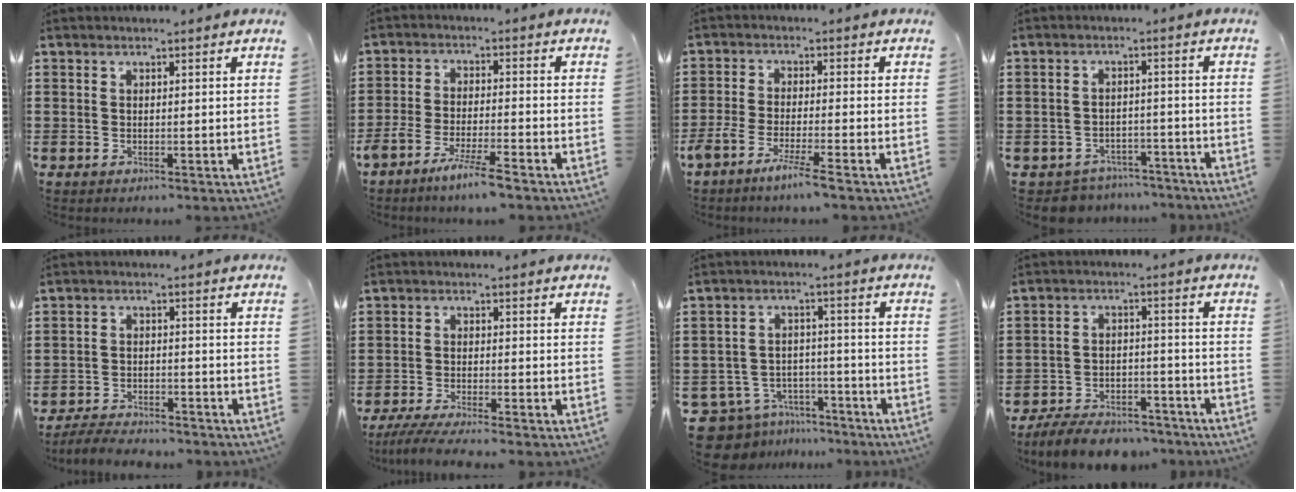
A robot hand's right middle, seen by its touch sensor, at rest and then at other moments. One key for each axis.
{"total": 5.6, "fx": -4.5, "fy": 0.1, "fz": 3.3, "tx": -0.072, "ty": -0.014, "tz": -0.085}
{"total": 4.7, "fx": -3.7, "fy": -0.3, "fz": 2.9, "tx": -0.067, "ty": -0.018, "tz": -0.072}
{"total": 3.8, "fx": -3.7, "fy": 0.9, "fz": -0.5, "tx": -0.001, "ty": 0.002, "tz": -0.080}
{"total": 4.2, "fx": -4.1, "fy": 0.6, "fz": 0.5, "tx": -0.017, "ty": 0.001, "tz": -0.086}
{"total": 4.0, "fx": -3.7, "fy": 0.1, "fz": 1.5, "tx": -0.038, "ty": -0.014, "tz": -0.074}
{"total": 7.6, "fx": -7.1, "fy": 2.7, "fz": 0.9, "tx": -0.044, "ty": 0.017, "tz": -0.146}
{"total": 7.1, "fx": -6.8, "fy": 1.7, "fz": 1.6, "tx": -0.029, "ty": 0.016, "tz": -0.131}